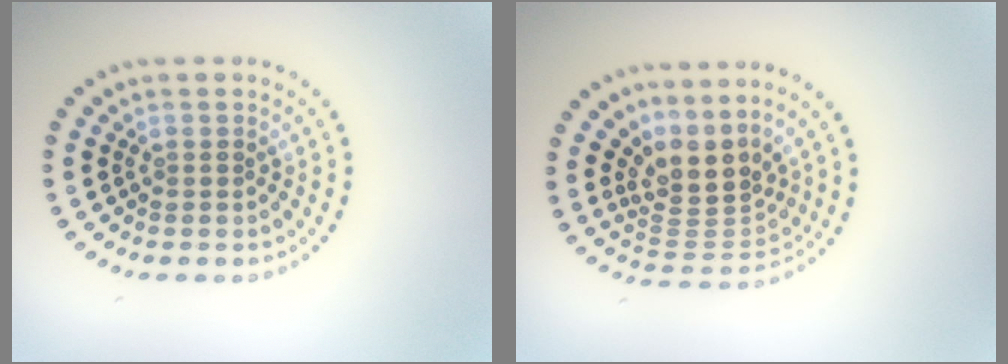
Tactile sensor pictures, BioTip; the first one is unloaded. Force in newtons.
{"total": 3.9, "press": 2.6, "slide": 2.9}